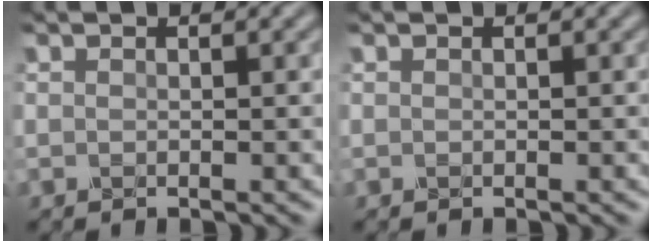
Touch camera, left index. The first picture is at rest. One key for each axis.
{"total": 0.0}